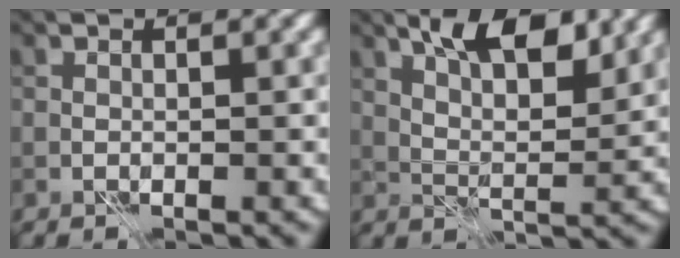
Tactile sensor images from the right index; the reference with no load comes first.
{"total": 7.2, "force": [4.3, 2.7, 5.1], "torque": [-0.076, 0.005, 0.068]}